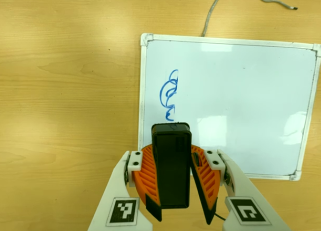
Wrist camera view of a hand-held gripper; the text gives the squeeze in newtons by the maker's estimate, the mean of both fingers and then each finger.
{"total": 10.5, "left": 10.6, "right": 10.4}